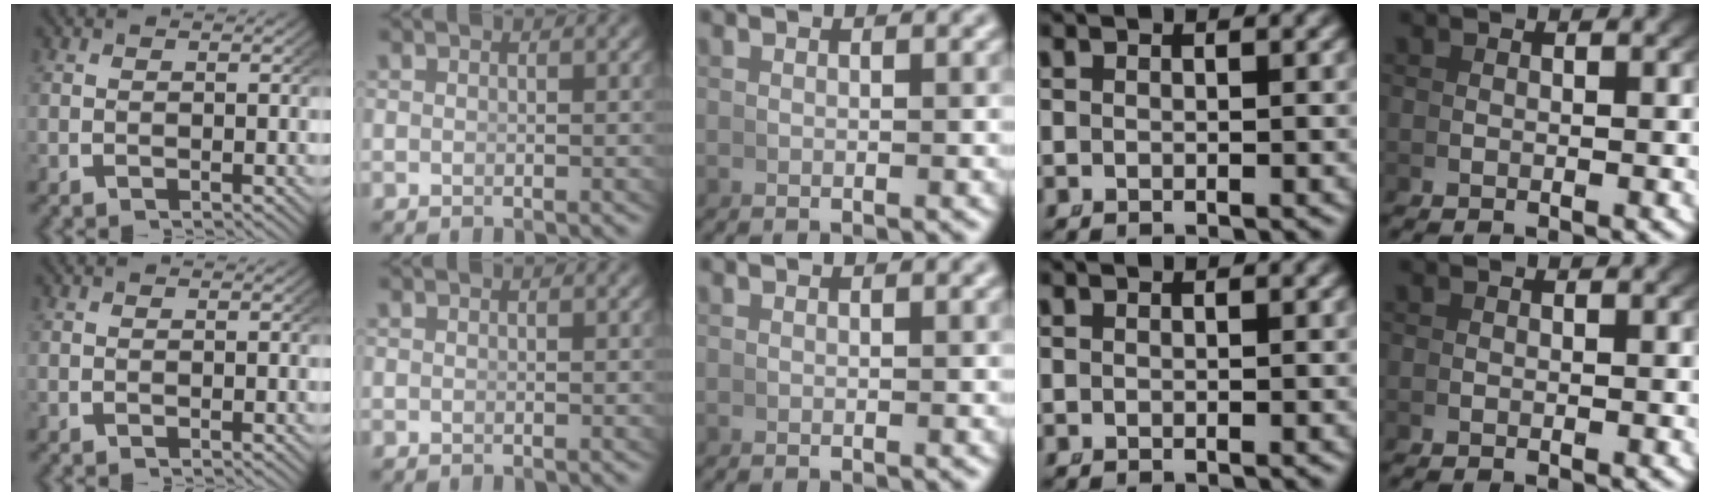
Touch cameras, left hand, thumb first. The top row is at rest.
{}